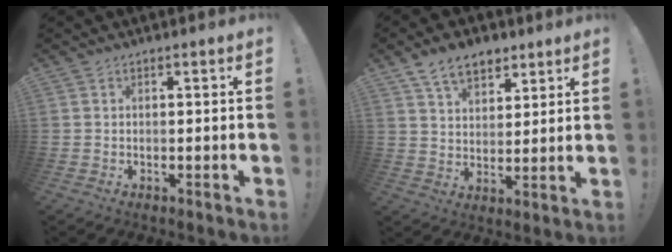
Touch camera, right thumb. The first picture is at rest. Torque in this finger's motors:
{"motor_torque": [0.41, 1.87, 0.17, -0.01, 0.00]}